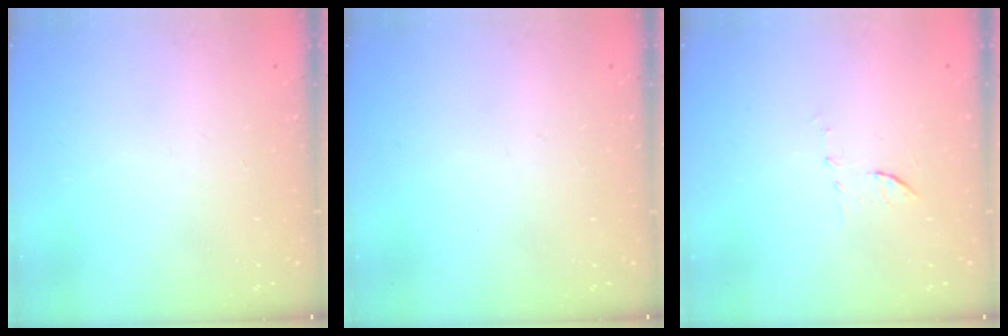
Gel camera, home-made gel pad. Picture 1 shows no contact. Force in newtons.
{"total": 0.0}
{"total": 5.7, "press": 5.6, "slide": 1.3}